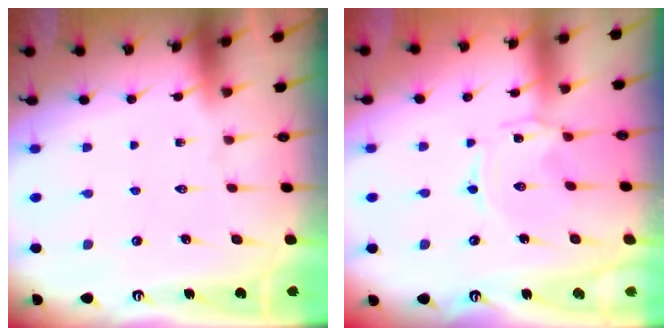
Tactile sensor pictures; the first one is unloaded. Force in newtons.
{"total": 0.9, "press": 0.8, "slide": 0.3}